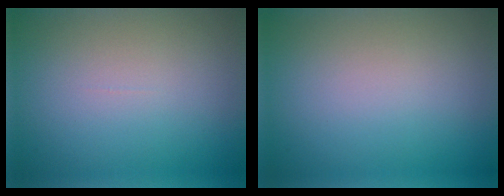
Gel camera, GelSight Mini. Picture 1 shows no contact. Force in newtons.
{"total": 0.0}